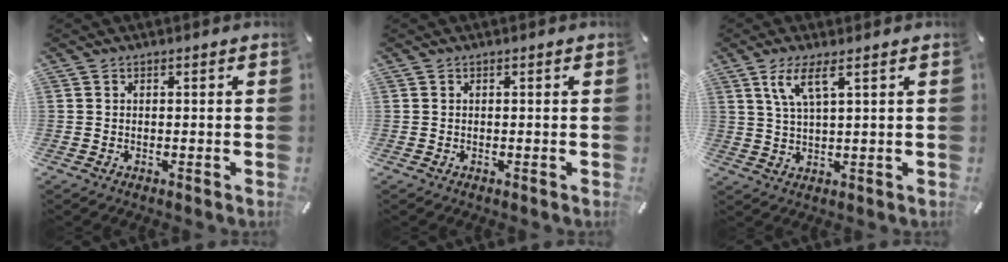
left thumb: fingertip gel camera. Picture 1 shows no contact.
{"total": 0.0}
{"total": 6.4, "force": [3.4, 1.6, 5.2], "torque": [-0.112, 0.003, 0.058]}